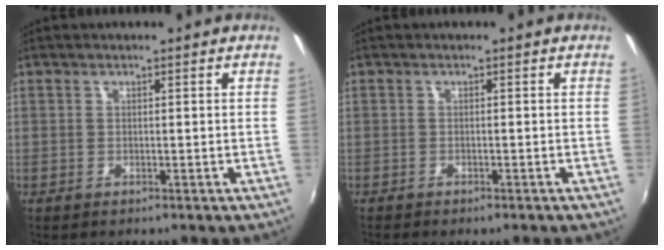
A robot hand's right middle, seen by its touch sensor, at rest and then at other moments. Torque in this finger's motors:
{"motor_torque": [0.87, -0.87, 0.18, 0.06]}